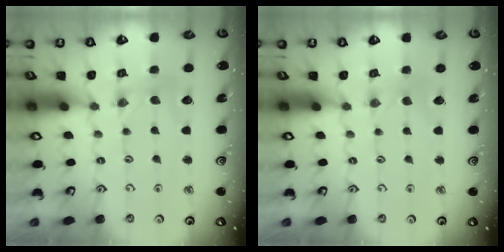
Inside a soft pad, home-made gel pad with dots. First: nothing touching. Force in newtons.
{"total": 0.0}